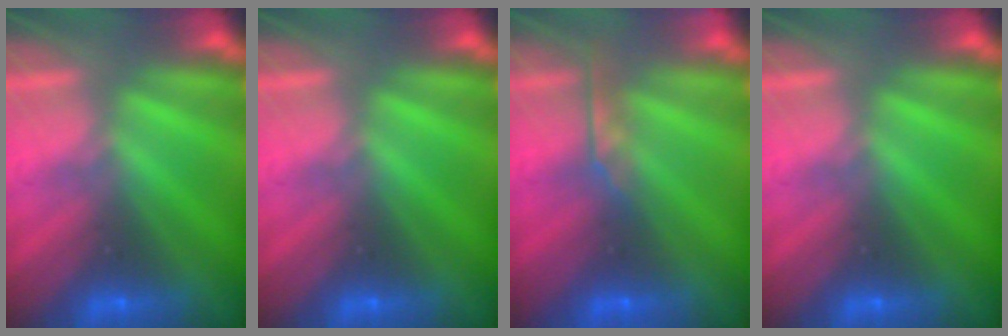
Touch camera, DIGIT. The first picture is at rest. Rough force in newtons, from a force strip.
{"total": 0.0}
{"total": 2.9}
{"total": 0.0}